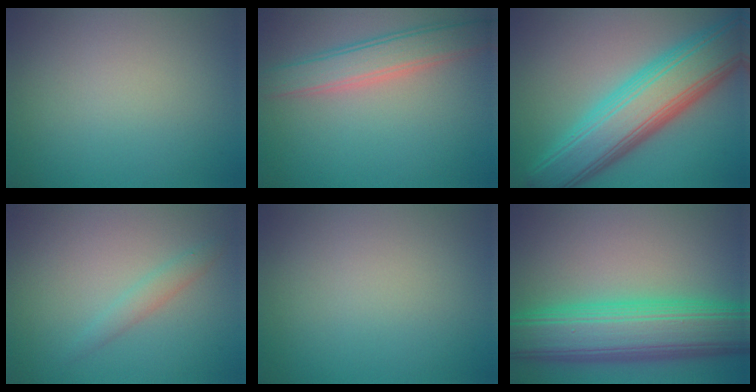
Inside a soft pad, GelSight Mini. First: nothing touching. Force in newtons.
{"total": 4.0, "press": 4.0, "slide": 0.3}
{"total": 10.2, "press": 10.2, "slide": 0.4}
{"total": 1.4, "press": 1.4, "slide": 0.1}
{"total": 0.0}
{"total": 10.4, "press": 10.4, "slide": 0.4}